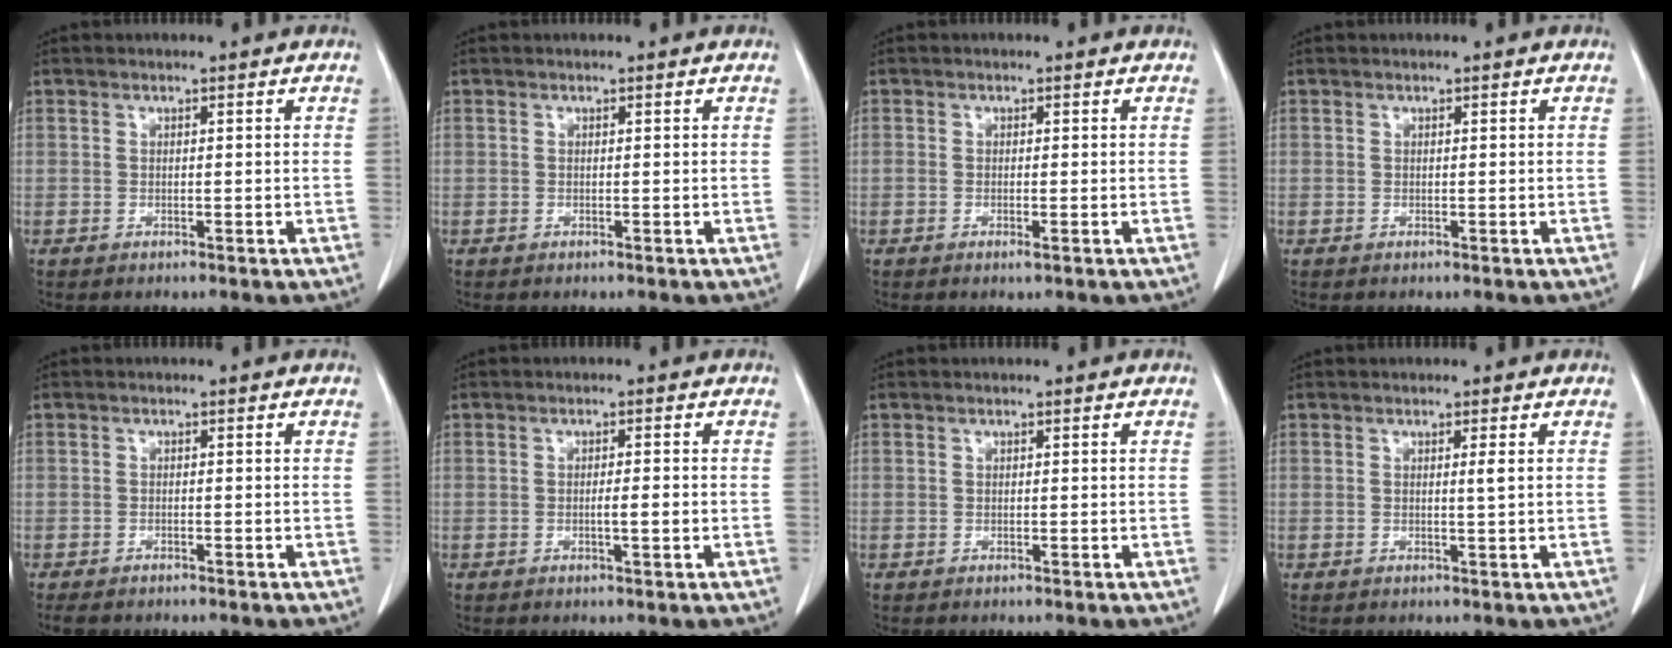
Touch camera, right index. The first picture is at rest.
{"total": 0.0}
{"total": 1.0, "force": [-0.4, 0.2, 0.9], "torque": [-0.015, -0.001, -0.006]}
{"total": 0.0}
{"total": 2.6, "force": [-2.2, 0.8, 1.1], "torque": [-0.018, -0.006, -0.028]}
{"total": 2.1, "force": [-0.5, 0.1, 2.1], "torque": [-0.037, -0.001, -0.008]}
{"total": 0.0}
{"total": 1.1, "force": [0.3, -0.3, 1.0], "torque": [-0.020, -0.002, 0.004]}